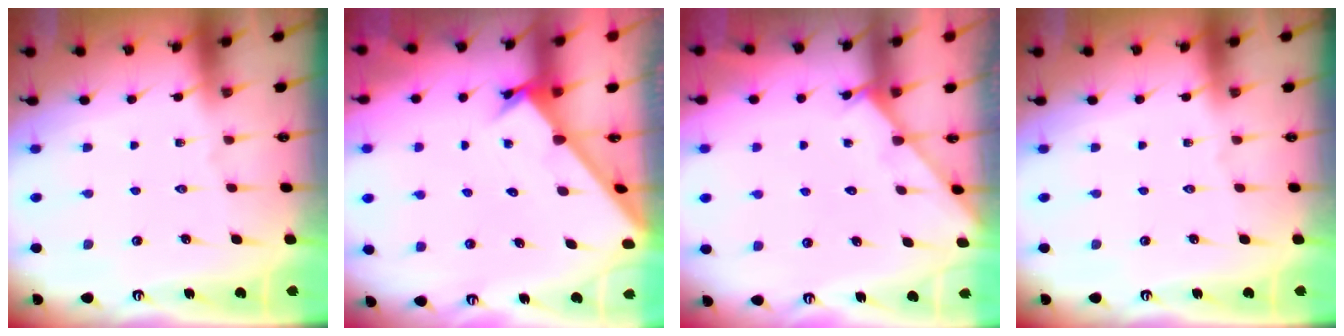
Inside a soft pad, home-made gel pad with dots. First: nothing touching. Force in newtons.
{"total": 2.1, "press": 2.1, "slide": 0.1}
{"total": 1.3, "press": 1.3, "slide": 0.1}
{"total": 0.0}